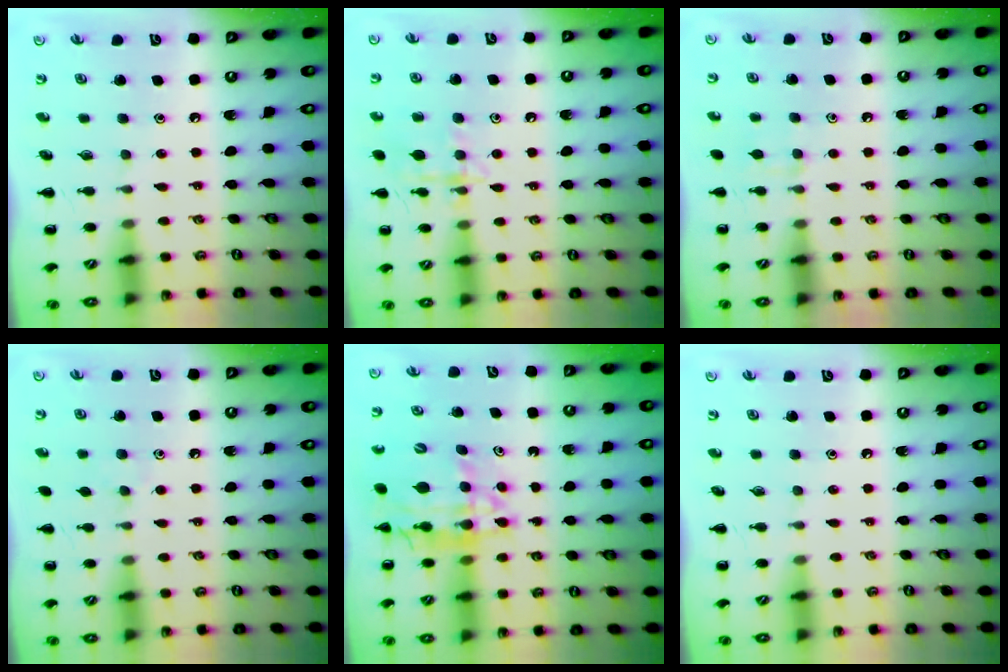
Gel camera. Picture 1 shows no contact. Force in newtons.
{"total": 11.7, "press": 11.7, "slide": 1.0}
{"total": 5.5, "press": 5.2, "slide": 1.8}
{"total": 3.8, "press": 3.6, "slide": 1.4}
{"total": 15.0, "press": 14.5, "slide": 4.1}
{"total": 0.0}